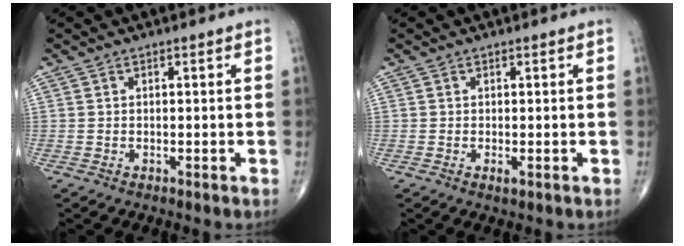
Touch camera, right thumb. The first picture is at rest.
{"total": 0.8, "force": [-0.2, 0.3, 0.7], "torque": [-0.015, -0.004, -0.004]}